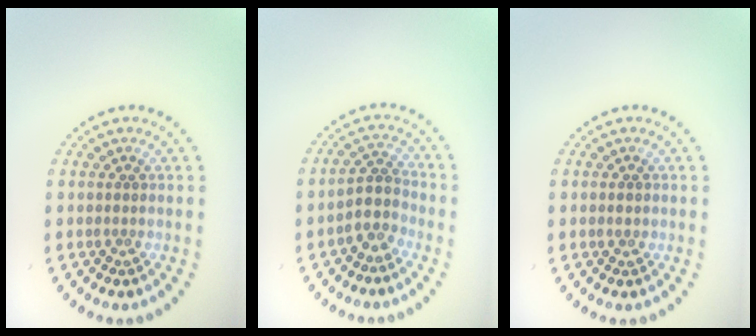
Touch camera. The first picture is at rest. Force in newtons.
{"total": 2.5, "press": 2.0, "slide": 1.6}
{"total": 1.0, "press": 0.9, "slide": 0.1}